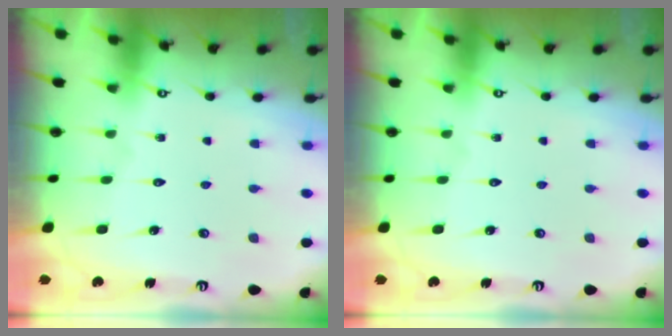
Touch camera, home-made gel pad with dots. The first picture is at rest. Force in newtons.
{"total": 0.0}